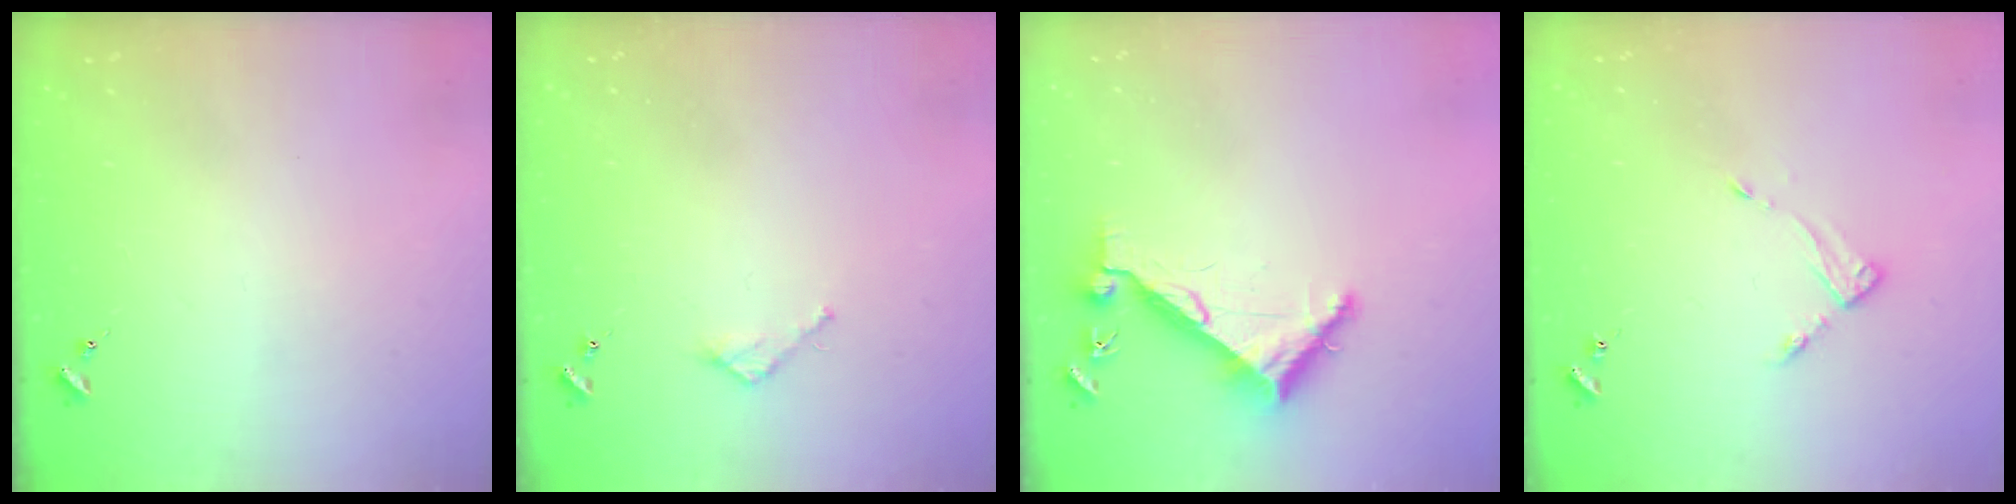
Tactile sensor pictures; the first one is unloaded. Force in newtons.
{"total": 2.7, "press": 2.7, "slide": 0.2}
{"total": 6.2, "press": 6.2, "slide": 0.7}
{"total": 4.1, "press": 4.1, "slide": 0.4}